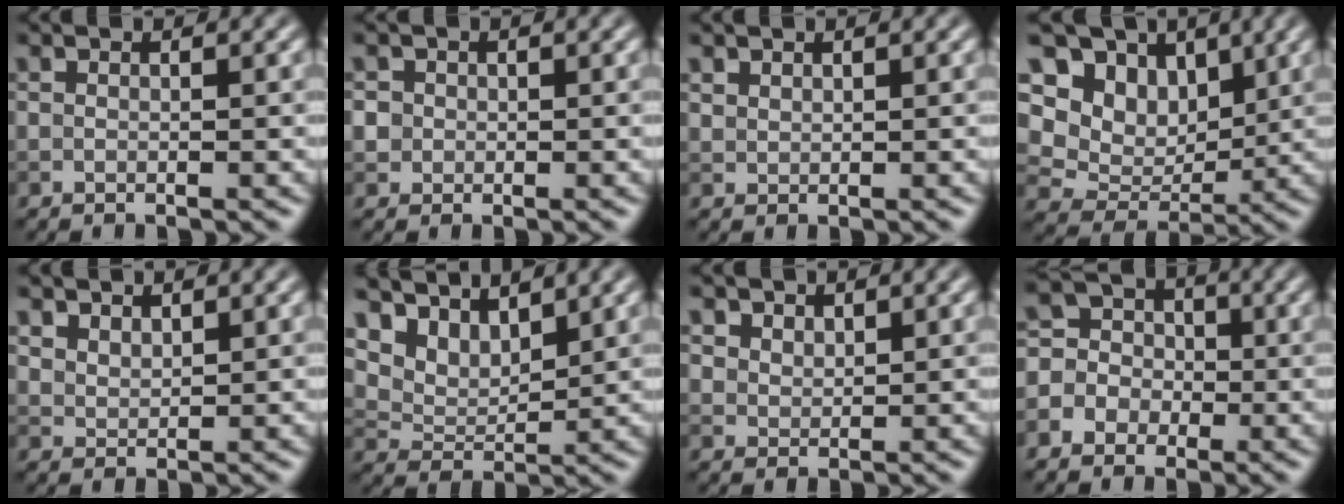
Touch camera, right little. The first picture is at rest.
{"total": 1.9, "force": [0.2, 1.8, 0.4], "torque": [0.000, 0.006, 0.005]}
{"total": 0.9, "force": [0.8, 0.5, 0.1], "torque": [-0.004, -0.001, 0.020]}
{"total": 10.8, "force": [4.8, 7.8, 5.8], "torque": [-0.108, 0.020, 0.068]}
{"total": 2.1, "force": [1.8, 1.0, 0.5], "torque": [-0.017, -0.006, 0.049]}
{"total": 5.7, "force": [4.8, 2.3, 1.9], "torque": [-0.056, -0.015, 0.096]}
{"total": 2.3, "force": [1.7, 1.4, 0.7], "torque": [-0.025, -0.010, 0.045]}
{"total": 5.1, "force": [-1.8, 4.6, 1.2], "torque": [-0.003, 0.015, -0.048]}